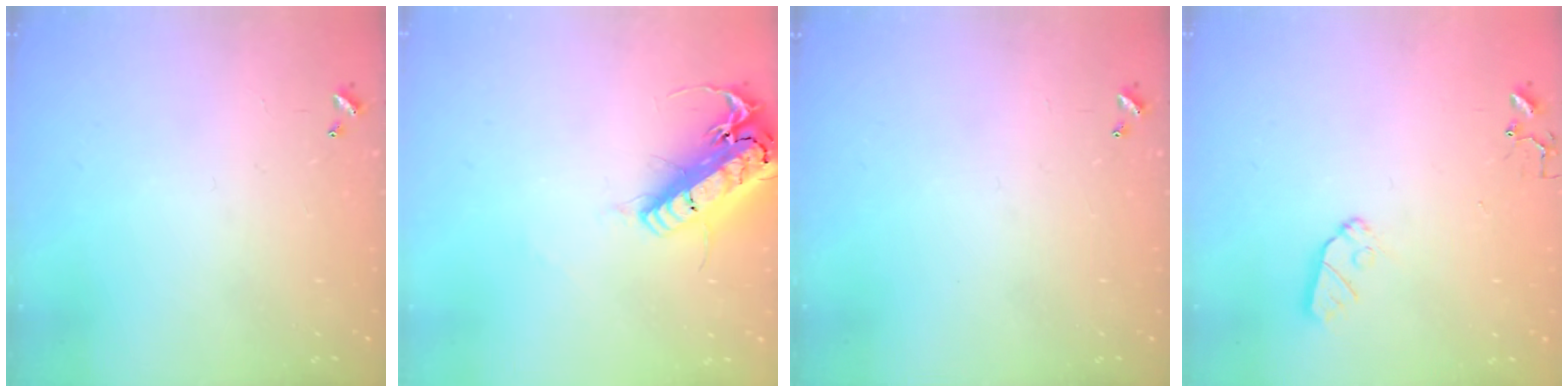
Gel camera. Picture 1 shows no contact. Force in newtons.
{"total": 20.0, "press": 19.6, "slide": 4.1}
{"total": 0.0}
{"total": 7.3, "press": 7.2, "slide": 0.5}